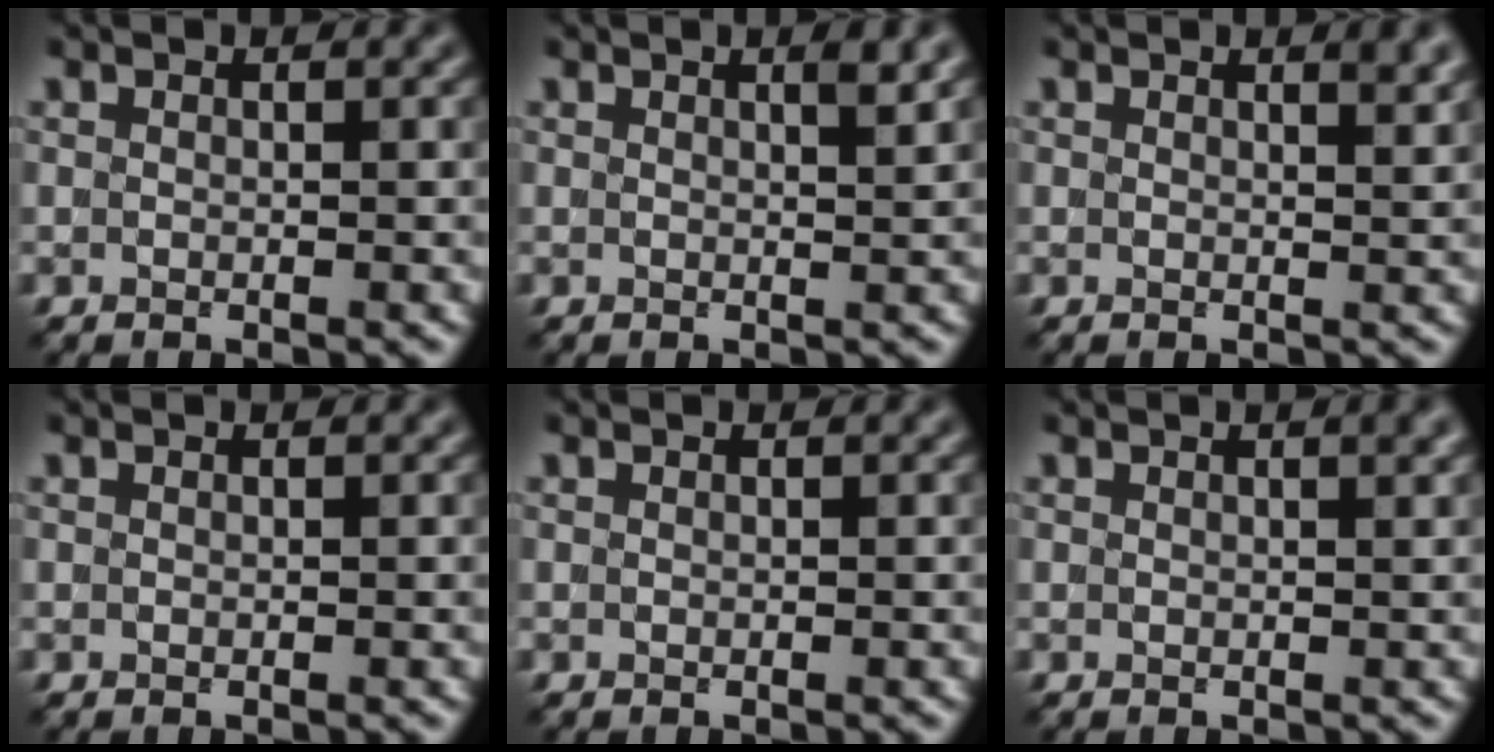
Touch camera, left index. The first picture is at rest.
{"total": 1.6, "force": [0.8, 0.4, 1.4], "torque": [-0.013, 0.003, 0.009]}
{"total": 1.9, "force": [1.2, 0.6, 1.3], "torque": [-0.005, 0.004, 0.013]}
{"total": 0.0}
{"total": 0.0}
{"total": 1.6, "force": [0.9, 0.5, 1.3], "torque": [-0.011, 0.004, 0.008]}